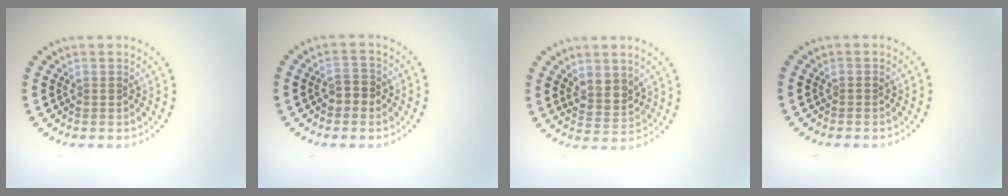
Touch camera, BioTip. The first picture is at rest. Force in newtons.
{"total": 1.8, "press": 1.8, "slide": 0.5}
{"total": 2.4, "press": 2.1, "slide": 1.2}
{"total": 0.0}